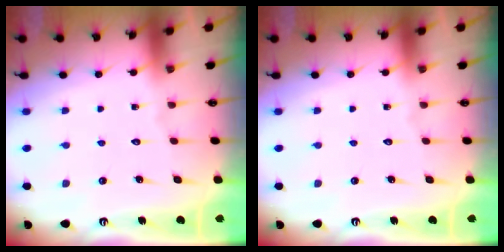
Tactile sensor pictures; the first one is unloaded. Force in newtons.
{"total": 0.0}